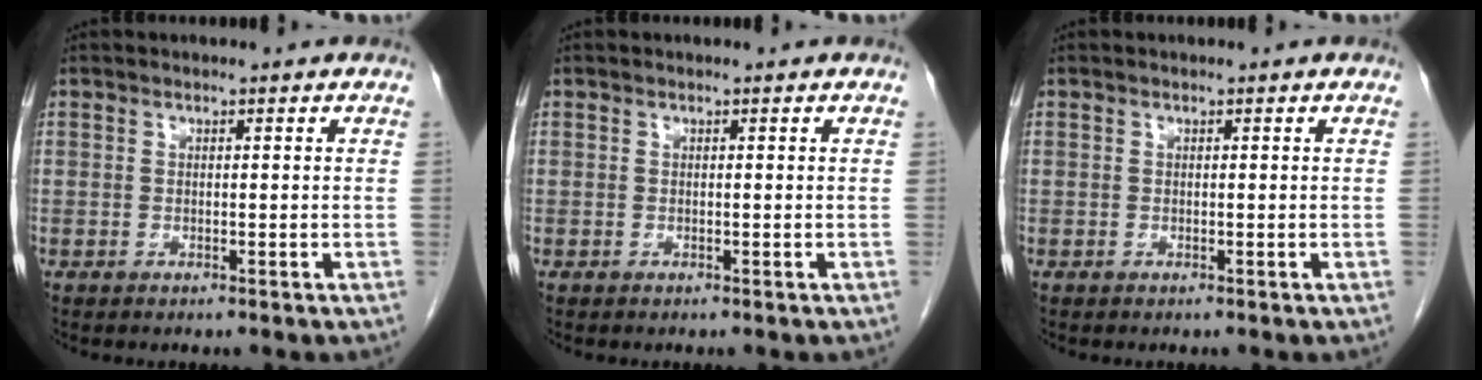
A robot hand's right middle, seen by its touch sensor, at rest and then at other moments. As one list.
[{"total": 0.0}, {"total": 0.0}]